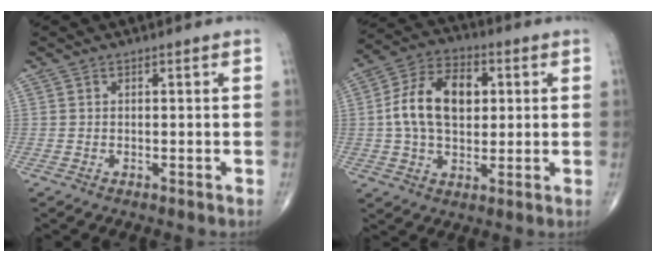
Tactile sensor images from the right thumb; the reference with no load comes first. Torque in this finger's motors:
{"motor_torque": [1.49, 1.67, 0.67, -0.46, 0.30]}